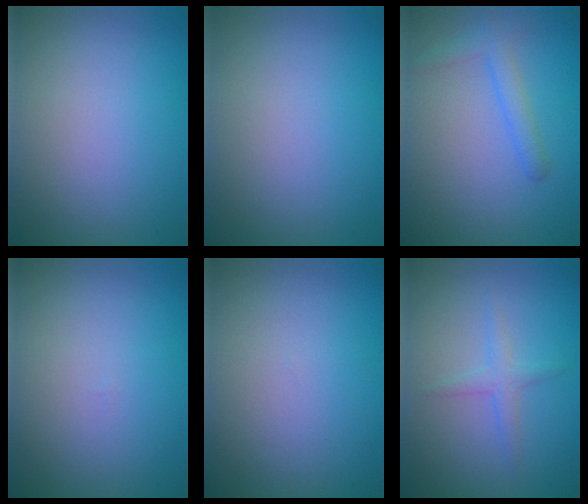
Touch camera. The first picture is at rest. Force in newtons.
{"total": 0.0}
{"total": 2.0, "press": 2.0, "slide": 0.2}
{"total": 0.0}
{"total": 0.0}
{"total": 1.7, "press": 1.7, "slide": 0.1}